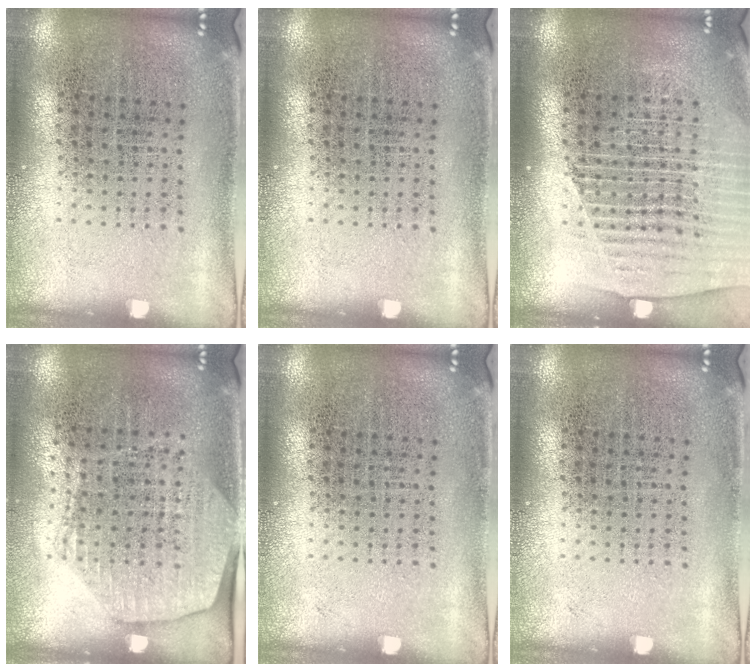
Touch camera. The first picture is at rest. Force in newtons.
{"total": 0.0}
{"total": 1.7, "press": 1.6, "slide": 0.6}
{"total": 1.6, "press": 1.4, "slide": 0.7}
{"total": 0.0}
{"total": 0.0}